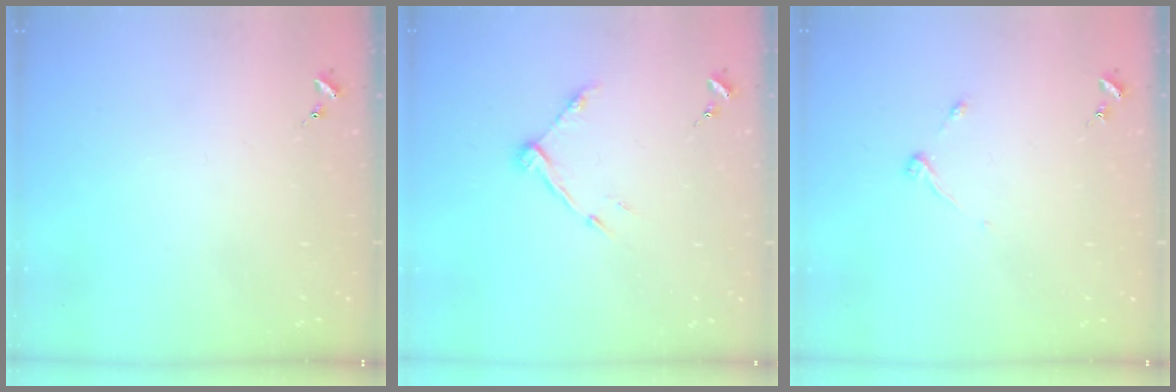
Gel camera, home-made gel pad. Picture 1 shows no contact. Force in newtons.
{"total": 8.7, "press": 8.7, "slide": 0.5}
{"total": 3.7, "press": 3.6, "slide": 0.6}